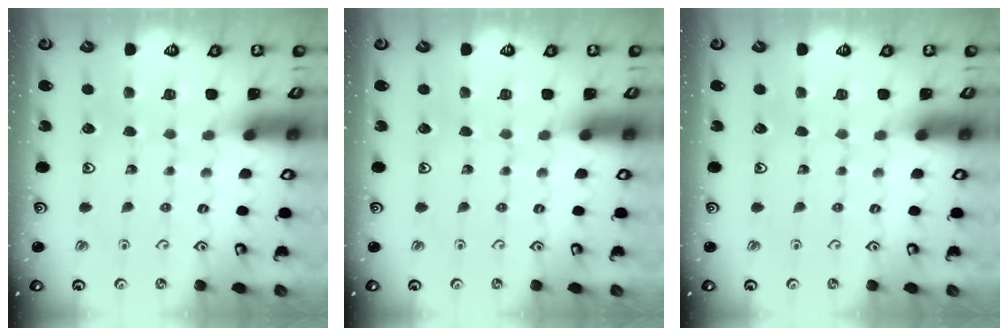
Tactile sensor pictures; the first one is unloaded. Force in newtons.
{"total": 0.0}
{"total": 0.0}